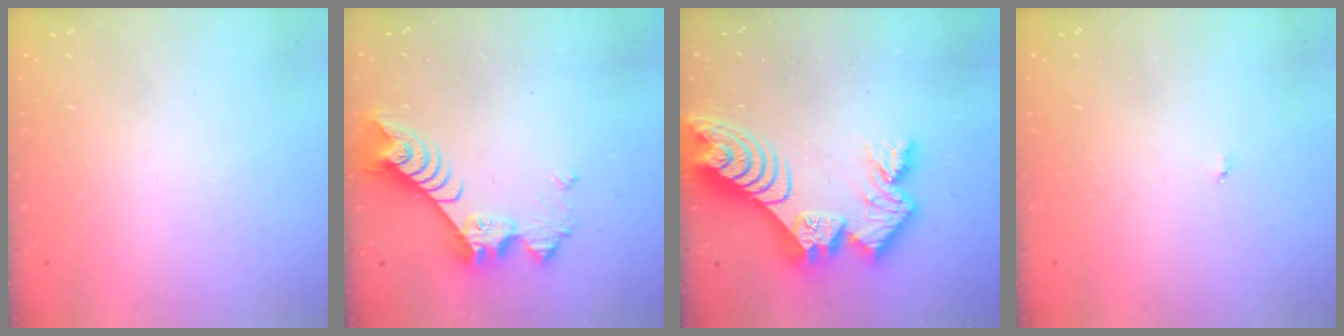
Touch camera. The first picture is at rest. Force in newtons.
{"total": 9.3, "press": 9.3, "slide": 1.0}
{"total": 17.0, "press": 16.9, "slide": 1.6}
{"total": 2.9, "press": 2.9, "slide": 0.3}